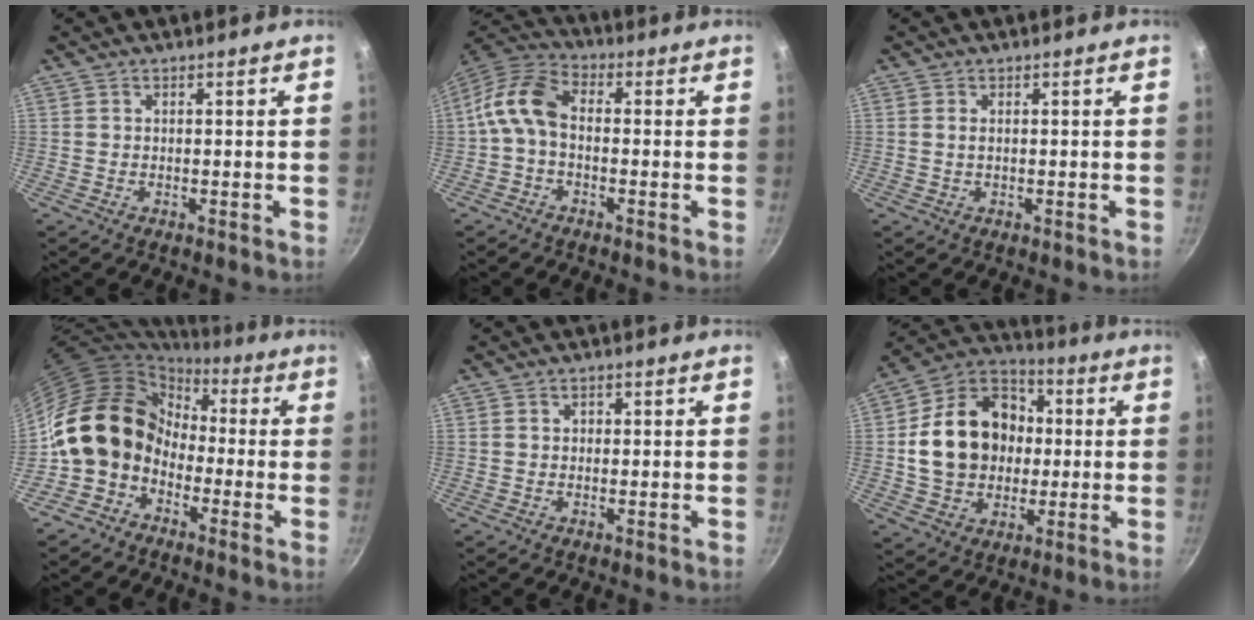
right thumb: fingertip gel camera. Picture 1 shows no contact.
{"total": 8.7, "force": [-0.9, 5.6, 6.6], "torque": [-0.126, 0.035, -0.036]}
{"total": 0.6, "force": [0.2, 0.2, 0.5], "torque": [-0.010, 0.000, 0.003]}
{"total": 13.4, "force": [-1.6, 11.2, 7.2], "torque": [-0.092, 0.042, -0.049]}
{"total": 1.2, "force": [0.0, 1.1, 0.5], "torque": [-0.005, 0.004, -0.001]}
{"total": 19.3, "force": [0.7, 15.6, 11.4], "torque": [-0.170, 0.036, 0.010]}